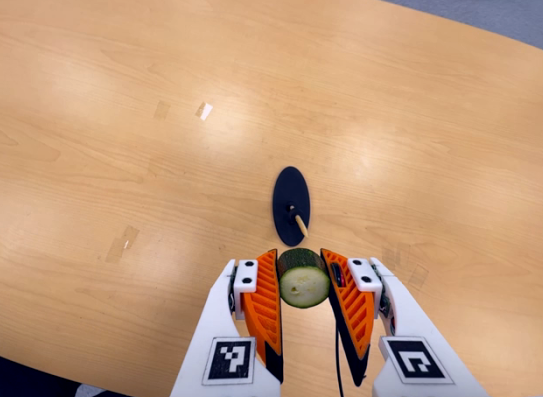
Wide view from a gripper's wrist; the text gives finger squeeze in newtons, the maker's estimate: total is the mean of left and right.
{"total": 10.7, "left": 10.1, "right": 11.4}